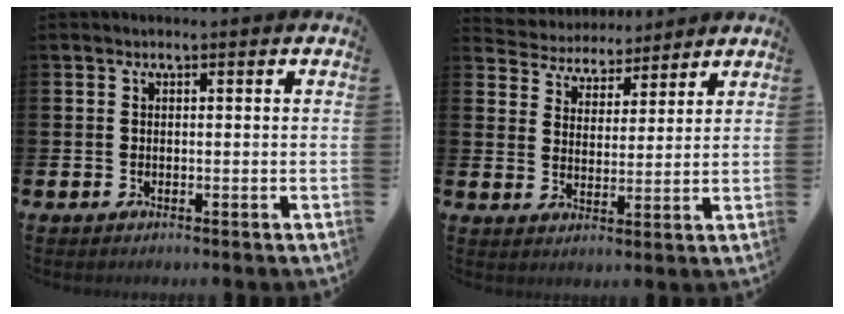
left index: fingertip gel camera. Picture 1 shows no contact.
{"total": 4.6, "force": [4.3, 1.5, -0.7], "torque": [-0.013, -0.030, 0.075]}